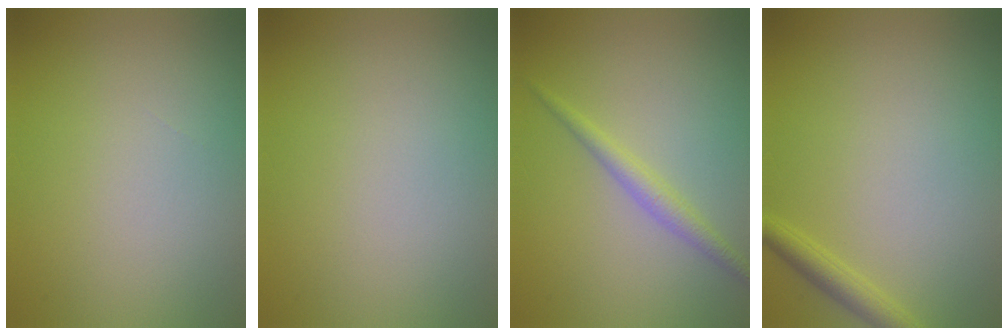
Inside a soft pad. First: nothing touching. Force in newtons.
{"total": 0.0}
{"total": 1.8, "press": 1.8, "slide": 0.1}
{"total": 1.8, "press": 1.8, "slide": 0.1}